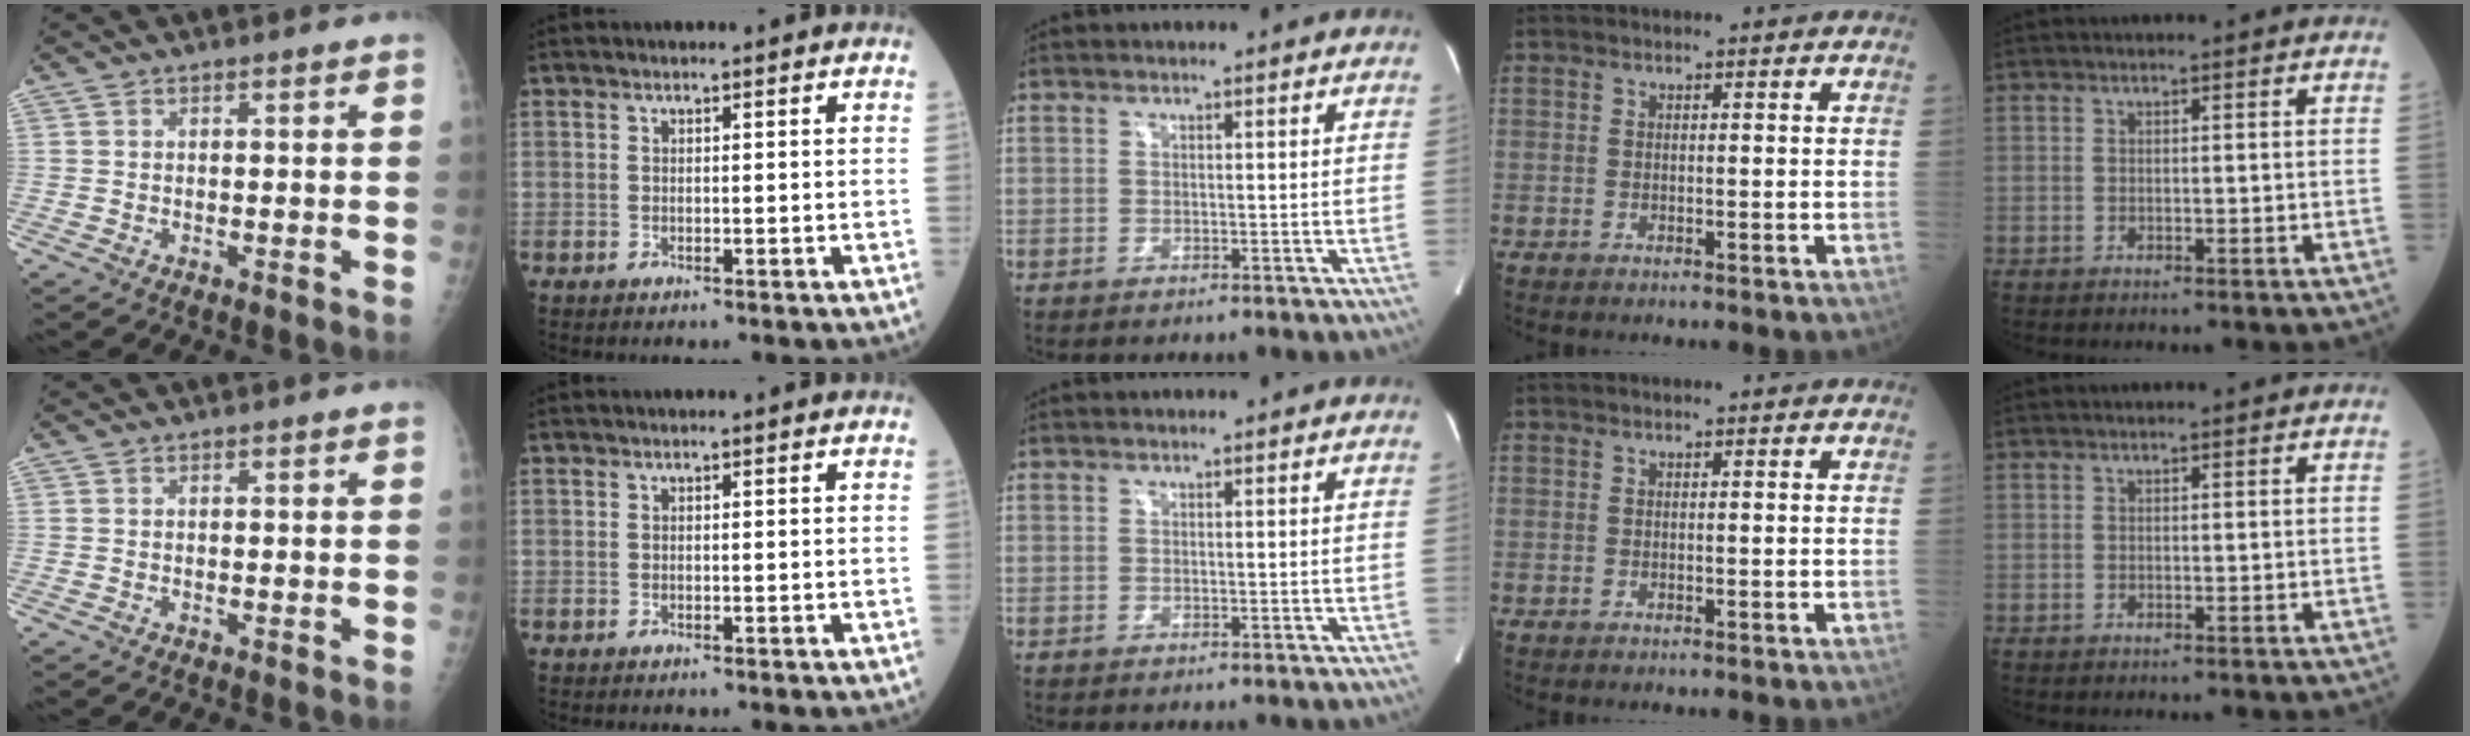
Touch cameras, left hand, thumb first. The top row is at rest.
{}